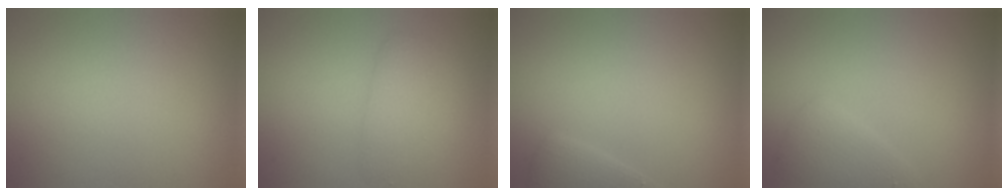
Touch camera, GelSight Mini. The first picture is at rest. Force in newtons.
{"total": 2.6, "press": 2.6, "slide": 0.1}
{"total": 1.4, "press": 1.4, "slide": 0.1}
{"total": 2.1, "press": 2.1, "slide": 0.0}